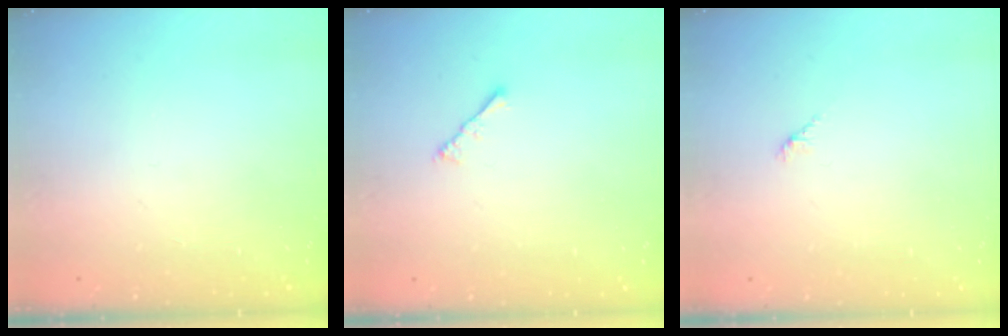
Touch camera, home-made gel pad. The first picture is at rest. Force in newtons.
{"total": 2.2, "press": 2.1, "slide": 0.5}
{"total": 1.7, "press": 1.6, "slide": 0.5}